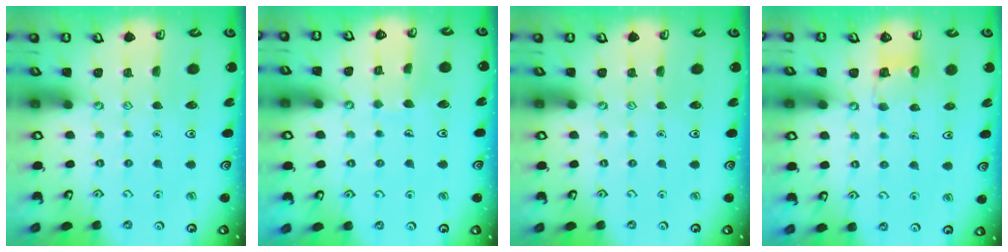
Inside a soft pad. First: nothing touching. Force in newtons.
{"total": 6.1, "press": 6.1, "slide": 0.4}
{"total": 0.0}
{"total": 3.7, "press": 3.7, "slide": 0.2}